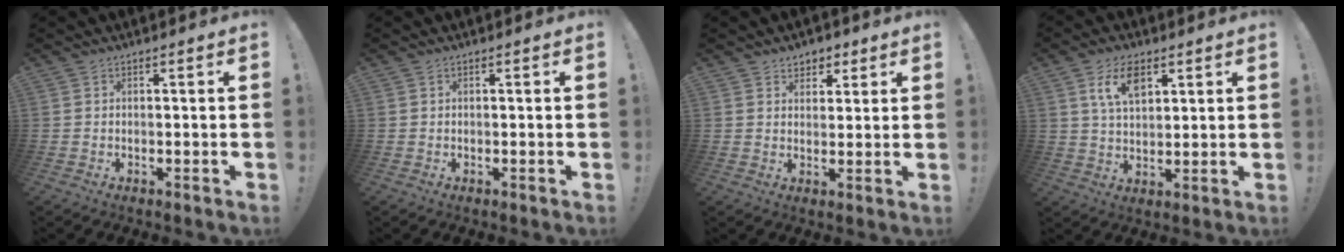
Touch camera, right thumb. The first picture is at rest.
{"total": 0.0}
{"total": 4.6, "force": [2.8, 3.5, 0.9], "torque": [0.005, -0.018, 0.050]}
{"total": 9.0, "force": [4.5, 4.8, 6.1], "torque": [-0.105, -0.006, 0.081]}